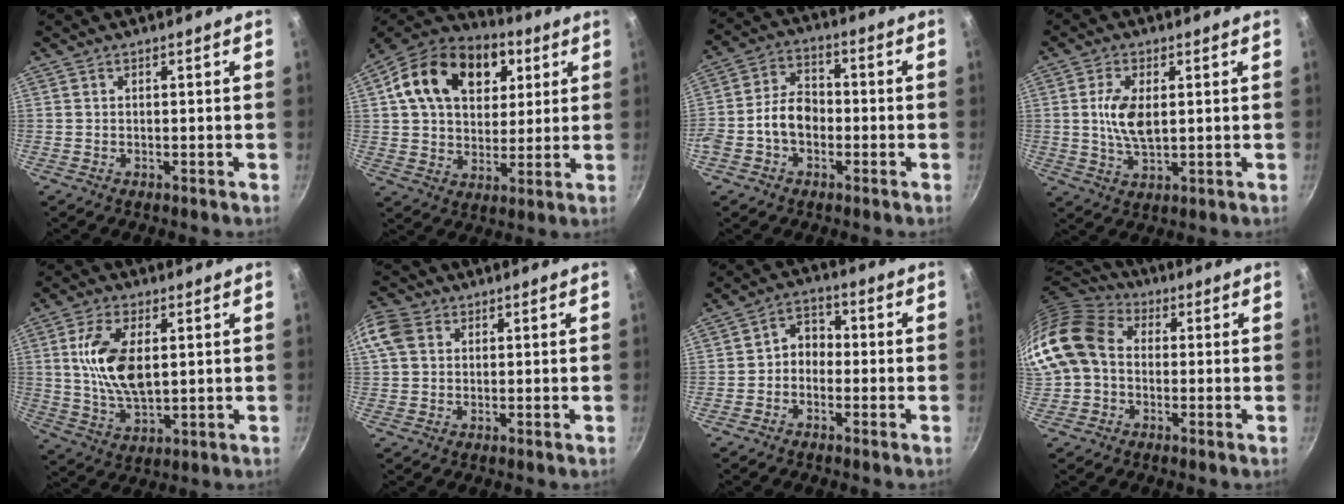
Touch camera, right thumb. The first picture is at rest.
{"total": 21.6, "force": [7.5, 15.0, 13.6], "torque": [-0.206, 0.007, 0.117]}
{"total": 8.1, "force": [-2.0, 5.8, 5.2], "torque": [-0.072, 0.033, -0.048]}
{"total": 7.4, "force": [1.0, 3.6, 6.3], "torque": [-0.123, -0.007, 0.022]}
{"total": 12.2, "force": [2.3, 6.2, 10.2], "torque": [-0.188, -0.008, 0.049]}
{"total": 6.1, "force": [1.8, 4.7, 3.4], "torque": [-0.064, 0.008, 0.023]}
{"total": 4.8, "force": [-1.1, 3.9, 2.6], "torque": [-0.017, 0.025, -0.032]}
{"total": 14.9, "force": [-0.2, 11.8, 9.2], "torque": [-0.174, 0.033, -0.018]}